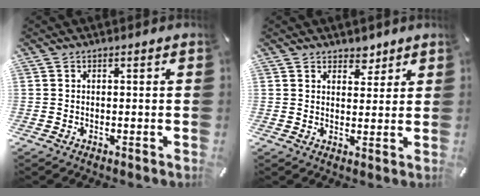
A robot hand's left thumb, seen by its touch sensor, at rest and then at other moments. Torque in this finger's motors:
{"motor_torque": [0.22, -0.24, -0.14, 0.18, -0.01]}